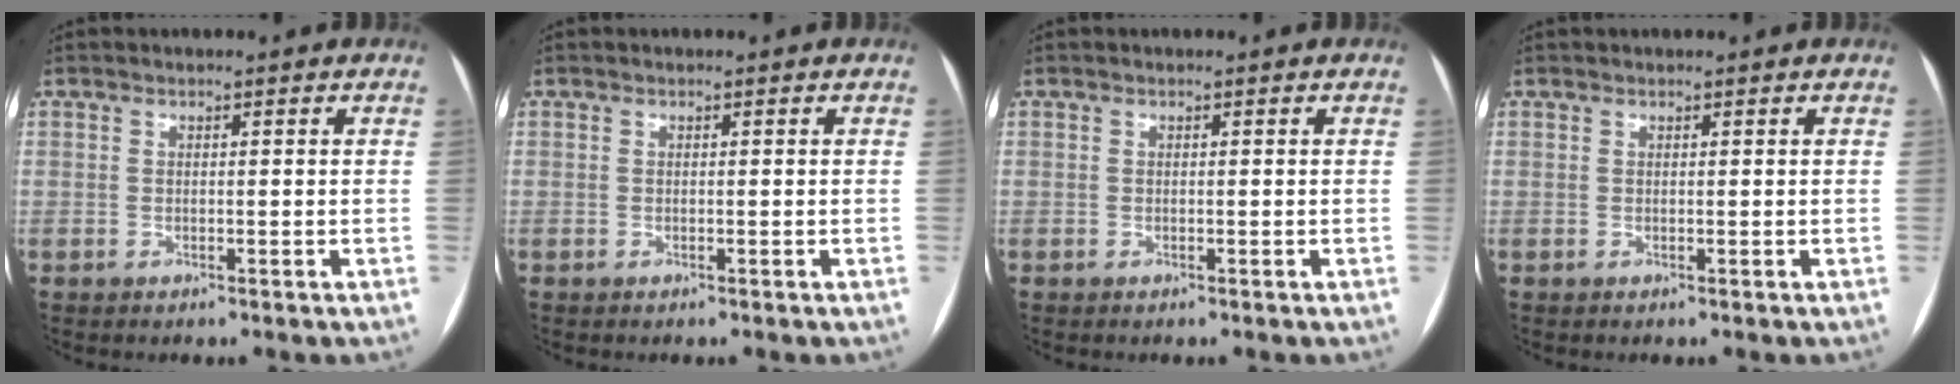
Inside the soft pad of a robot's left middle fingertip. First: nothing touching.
{"total": 0.0}
{"total": 0.0}
{"total": 1.4, "force": [-0.5, -1.0, -0.7], "torque": [0.009, -0.008, -0.007]}